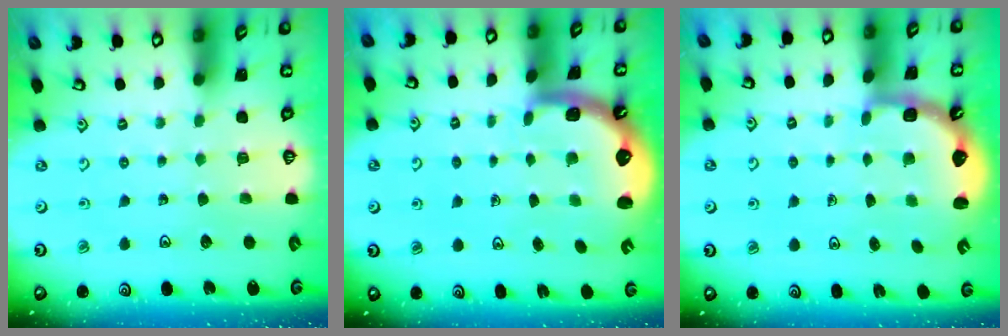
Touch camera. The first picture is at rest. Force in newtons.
{"total": 1.6, "press": 1.5, "slide": 0.6}
{"total": 2.6, "press": 2.3, "slide": 1.3}